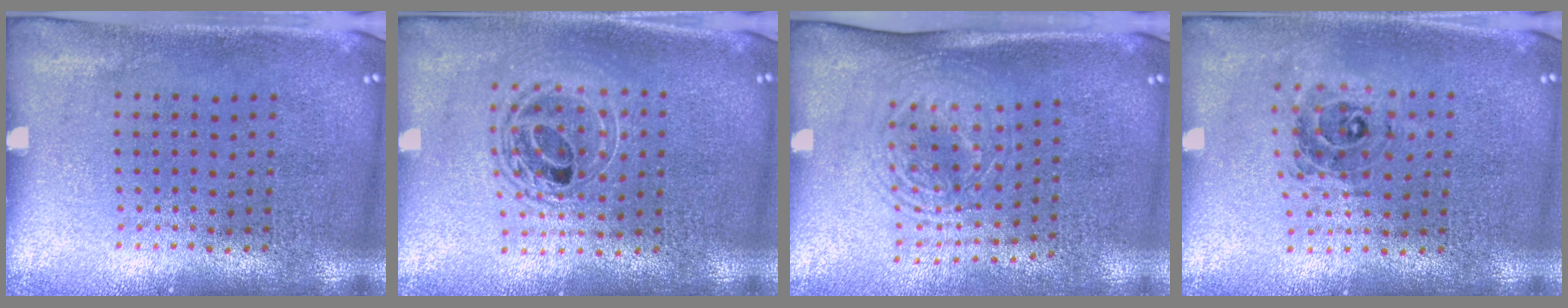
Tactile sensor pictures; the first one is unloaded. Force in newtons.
{"total": 1.7, "press": 1.4, "slide": 0.9}
{"total": 1.7, "press": 1.3, "slide": 1.0}
{"total": 0.7, "press": 0.7, "slide": 0.2}